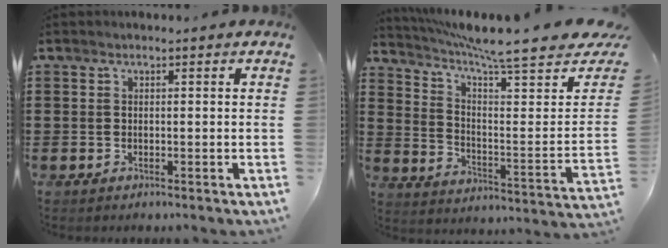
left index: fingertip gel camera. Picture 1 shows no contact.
{"total": 8.3, "force": [7.1, -0.1, 4.2], "torque": [-0.100, -0.063, 0.111]}